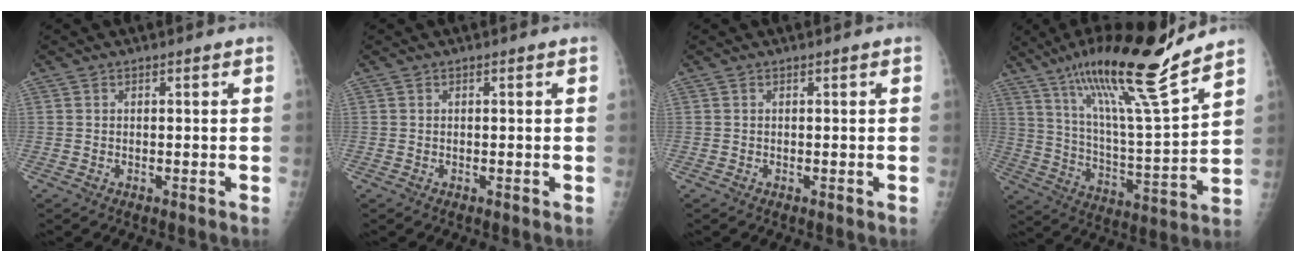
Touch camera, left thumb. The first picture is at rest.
{"total": 0.0}
{"total": 0.0}
{"total": 22.4, "force": [15.9, 2.3, 15.6], "torque": [-0.244, -0.072, 0.275]}